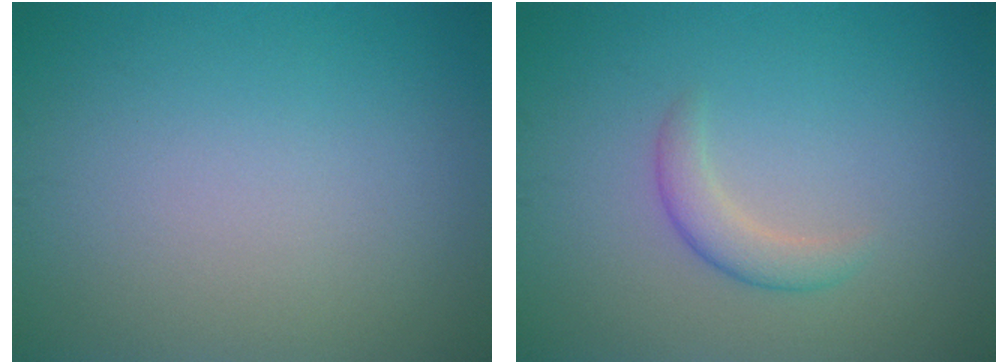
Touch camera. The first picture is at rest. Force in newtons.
{"total": 2.1, "press": 2.1, "slide": 0.1}